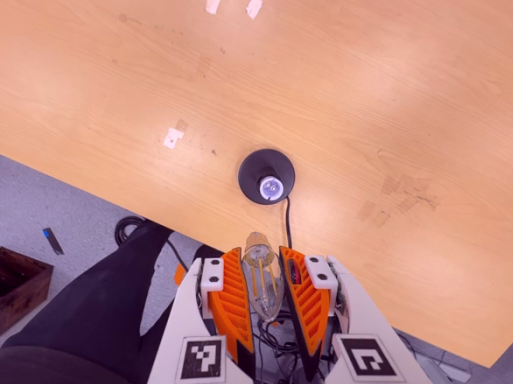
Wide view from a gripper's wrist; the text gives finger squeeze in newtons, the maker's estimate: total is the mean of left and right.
{"total": 14.0, "left": 14.9, "right": 13.0}